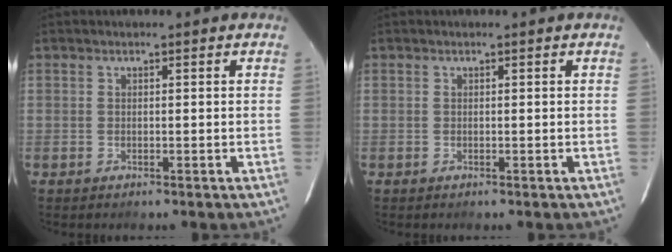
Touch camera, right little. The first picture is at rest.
{"total": 0.0}